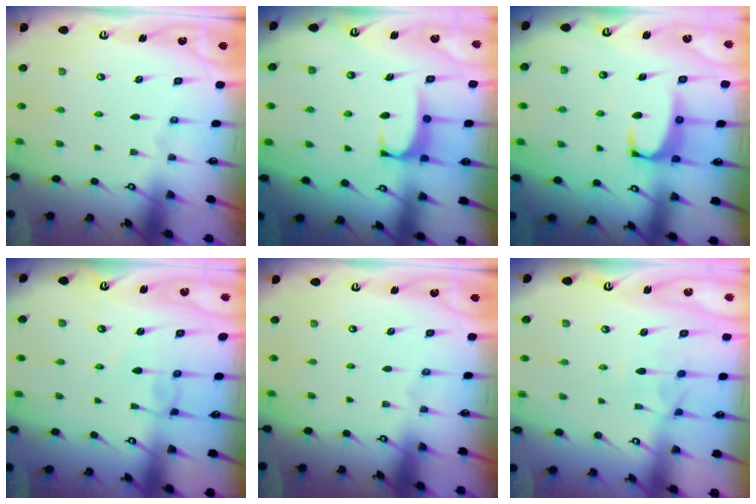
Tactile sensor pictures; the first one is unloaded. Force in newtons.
{"total": 1.6, "press": 1.6, "slide": 0.5}
{"total": 2.5, "press": 2.4, "slide": 0.7}
{"total": 2.4, "press": 2.4, "slide": 0.3}
{"total": 0.0}
{"total": 2.1, "press": 2.0, "slide": 0.7}